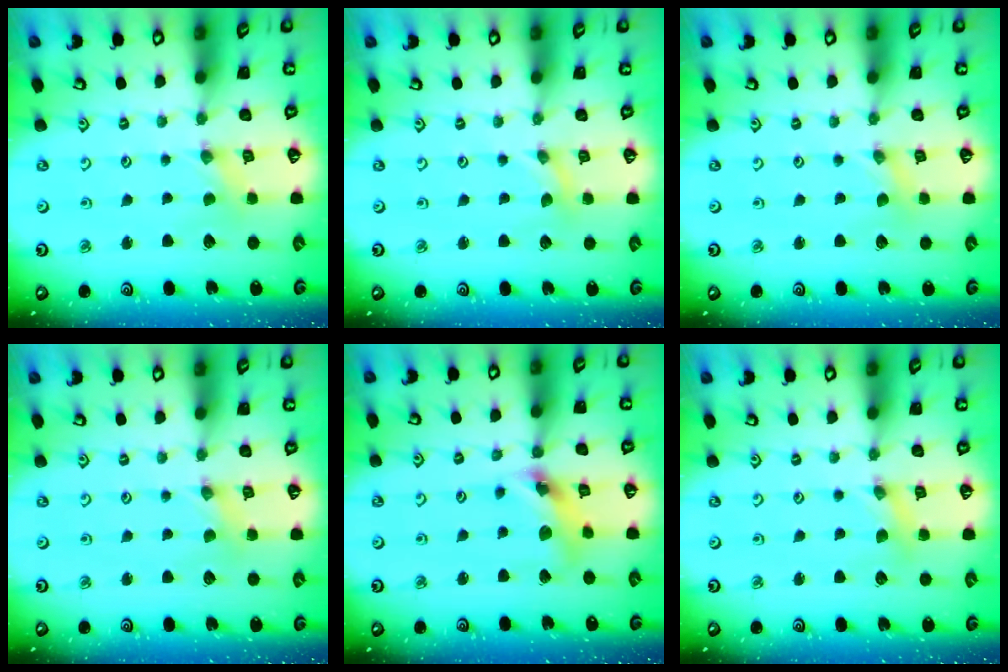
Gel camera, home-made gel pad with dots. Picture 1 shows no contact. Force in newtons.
{"total": 0.0}
{"total": 0.0}
{"total": 1.4, "press": 1.3, "slide": 0.2}
{"total": 12.9, "press": 12.8, "slide": 1.5}
{"total": 2.5, "press": 2.4, "slide": 0.3}